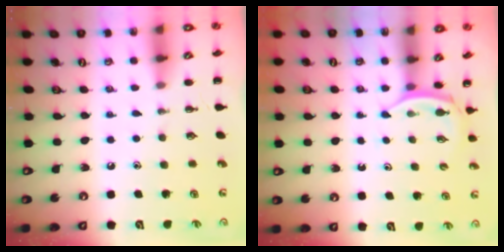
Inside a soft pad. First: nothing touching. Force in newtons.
{"total": 2.3, "press": 2.1, "slide": 0.9}